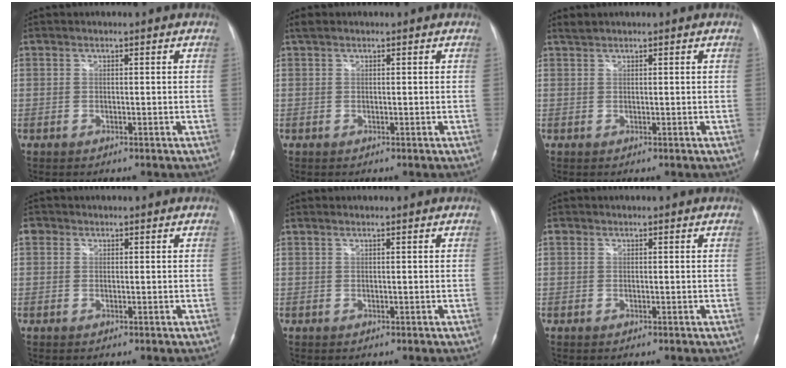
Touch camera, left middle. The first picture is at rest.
{"total": 1.1, "force": [0.8, 0.5, 0.5], "torque": [-0.013, 0.017, 0.016]}
{"total": 0.9, "force": [0.8, 0.0, 0.1], "torque": [-0.009, 0.008, 0.022]}
{"total": 1.5, "force": [0.6, 1.4, 0.4], "torque": [-0.005, 0.012, 0.008]}
{"total": 0.7, "force": [0.5, -0.1, 0.5], "torque": [-0.018, 0.012, 0.015]}
{"total": 0.6, "force": [0.3, 0.5, 0.2], "torque": [-0.002, 0.009, 0.004]}